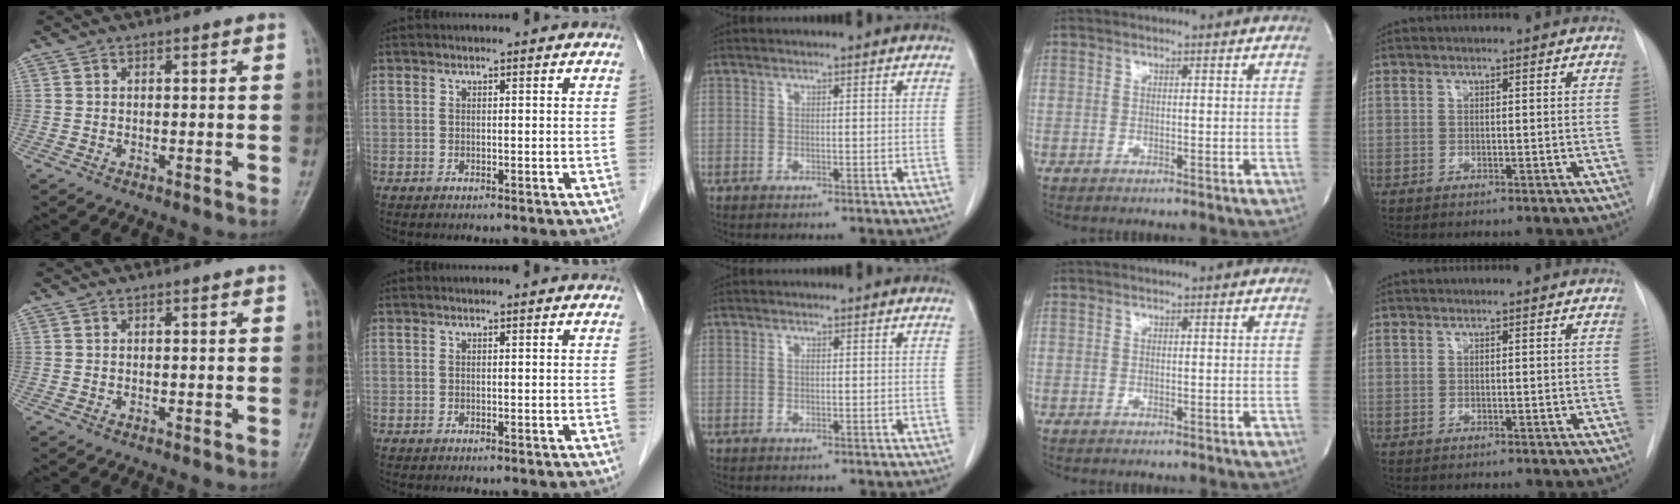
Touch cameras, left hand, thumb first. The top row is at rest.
{"middle": {"total": 0.5, "force": [0.1, 0.3, 0.4], "torque": [-0.012, -0.001, 0.003]}}